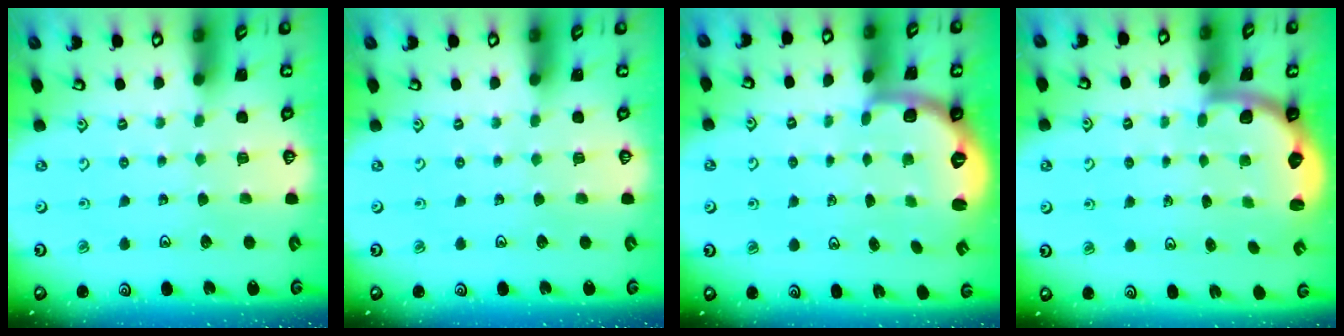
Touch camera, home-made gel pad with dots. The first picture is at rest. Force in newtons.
{"total": 0.0}
{"total": 2.6, "press": 1.5, "slide": 2.1}
{"total": 2.3, "press": 2.0, "slide": 1.3}